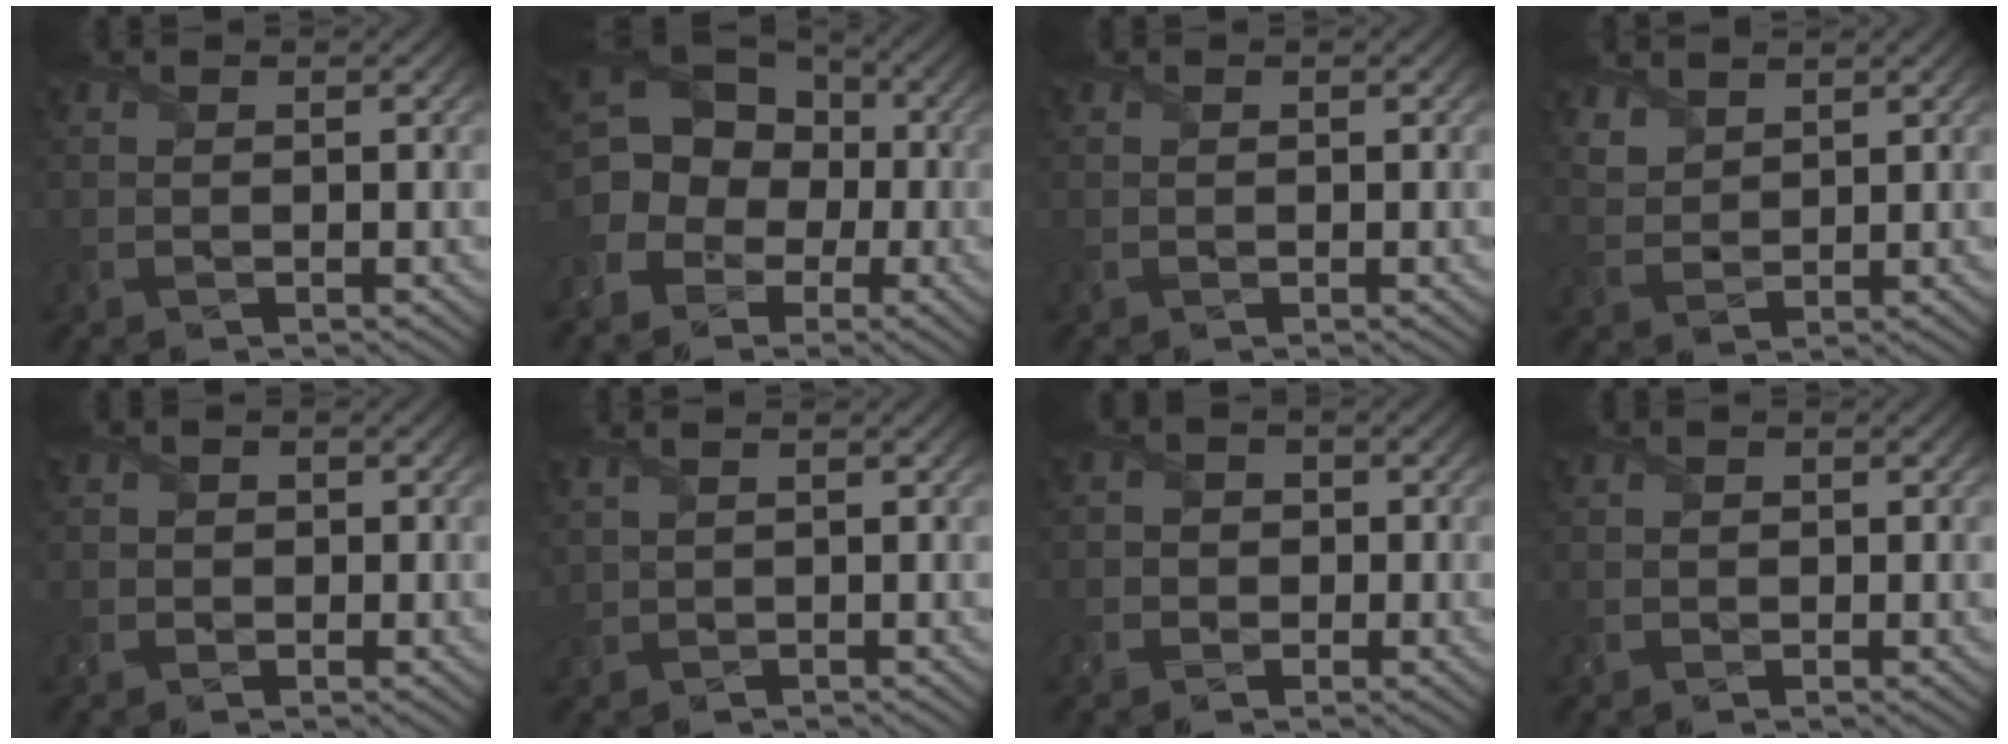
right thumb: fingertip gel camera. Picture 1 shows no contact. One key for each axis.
{"total": 14.1, "fx": -2.5, "fy": 11.8, "fz": 7.4, "tx": -0.180, "ty": -0.013, "tz": -0.066}
{"total": 0.7, "fx": -0.2, "fy": 0.6, "fz": 0.2, "tx": -0.006, "ty": -0.005, "tz": -0.003}
{"total": 3.4, "fx": 2.7, "fy": 1.7, "fz": 1.2, "tx": -0.040, "ty": -0.003, "tz": 0.067}
{"total": 1.9, "fx": -0.5, "fy": 1.8, "fz": 0.4, "tx": 0.000, "ty": -0.003, "tz": -0.009}
{"total": 1.4, "fx": 1.1, "fy": 0.5, "fz": 0.8, "tx": -0.029, "ty": 0.007, "tz": 0.026}
{"total": 3.0, "fx": -0.9, "fy": 2.8, "fz": 0.7, "tx": -0.004, "ty": -0.002, "tz": -0.025}
{"total": 1.3, "fx": -0.3, "fy": 1.2, "fz": 0.2, "tx": 0.000, "ty": -0.005, "tz": -0.008}